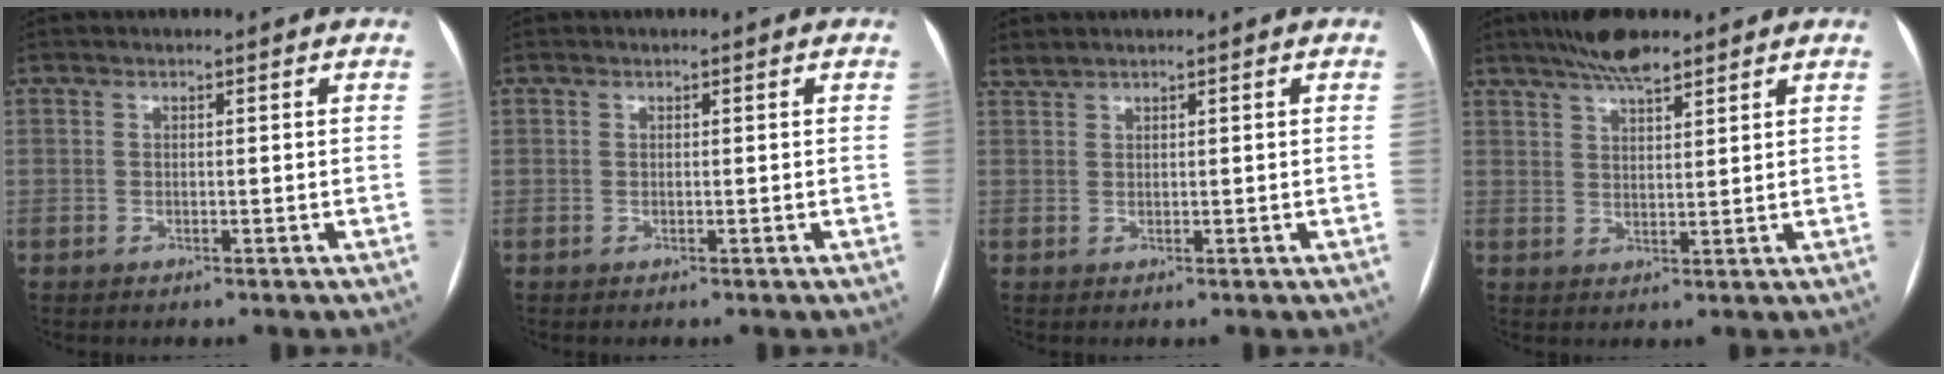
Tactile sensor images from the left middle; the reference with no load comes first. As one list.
[{"total": 0.0}, {"total": 1.1, "force": [1.1, -0.1, 0.1], "torque": [-0.007, 0.011, 0.028]}, {"total": 6.5, "force": [5.1, 1.3, 3.8], "torque": [-0.071, 0.014, 0.090]}]